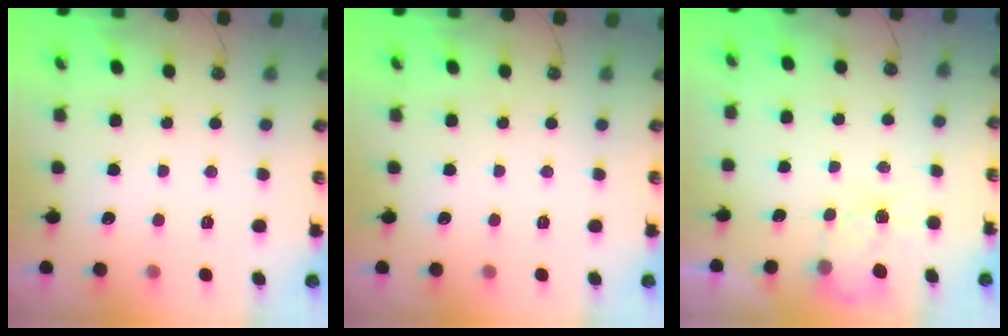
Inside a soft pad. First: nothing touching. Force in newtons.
{"total": 0.0}
{"total": 2.7, "press": 2.7, "slide": 0.4}